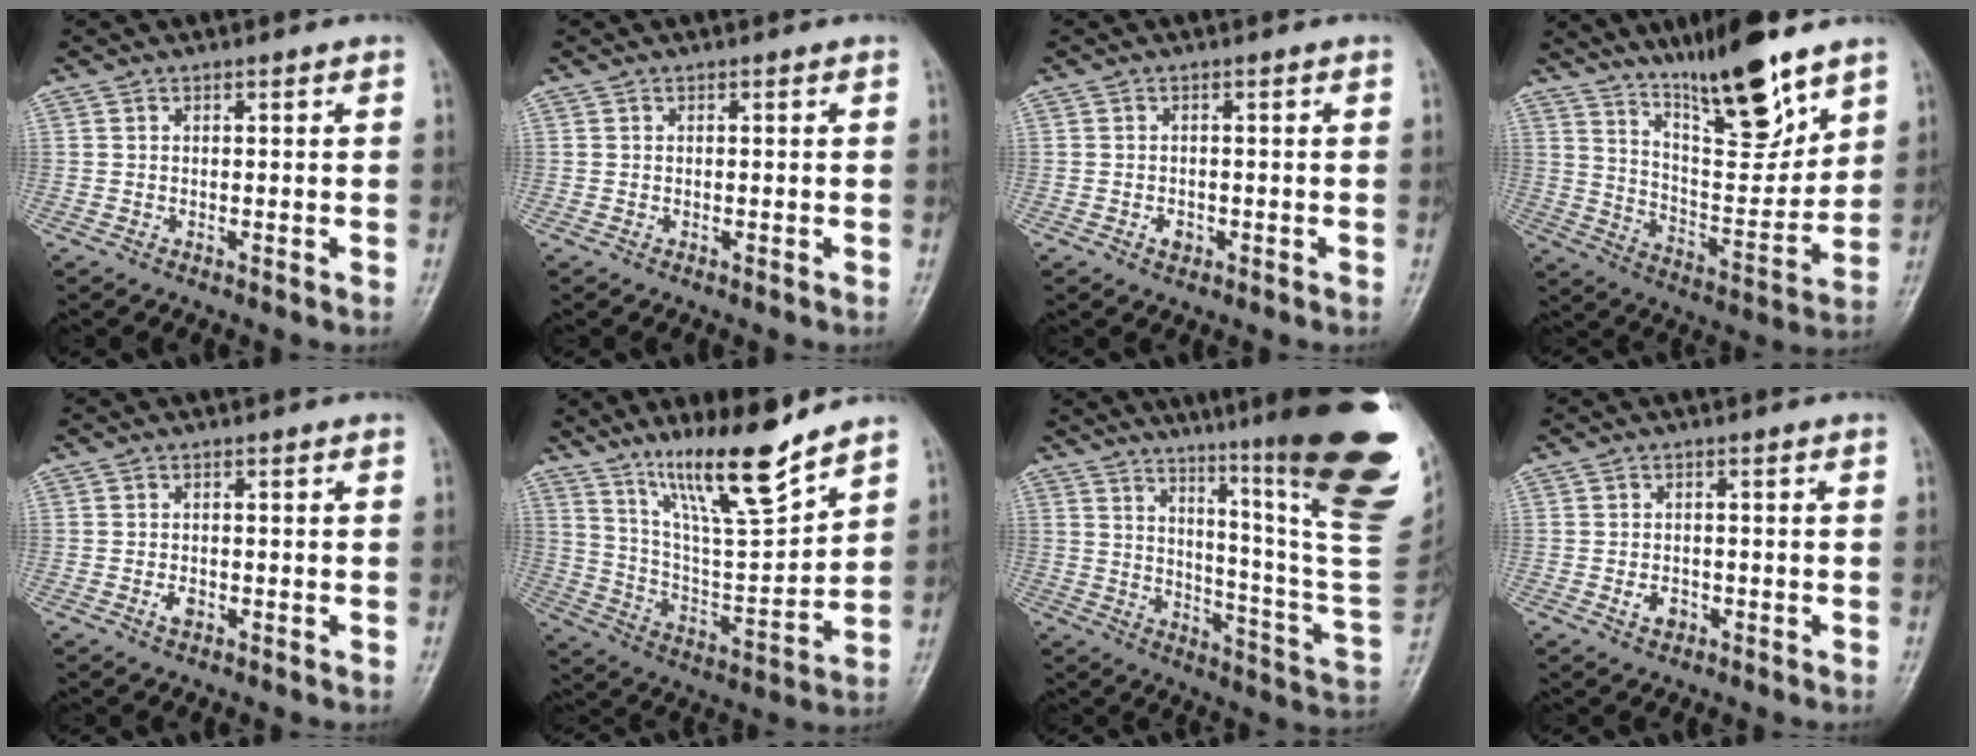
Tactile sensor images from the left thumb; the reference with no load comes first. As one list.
[{"total": 0.0}, {"total": 1.6, "force": [-0.6, 1.2, 0.8], "torque": [-0.010, 0.003, -0.007]}, {"total": 16.8, "force": [12.0, 4.0, 11.1], "torque": [-0.150, -0.082, 0.212]}, {"total": 1.6, "force": [-0.5, 1.0, 1.1], "torque": [-0.020, 0.000, -0.010]}, {"total": 16.0, "force": [12.0, 2.1, 10.4], "torque": [-0.163, -0.077, 0.222]}, {"total": 30.7, "force": [17.6, 3.2, 25.0], "torque": [-0.265, -0.095, 0.248]}, {"total": 2.4, "force": [-0.8, 1.8, 1.4], "torque": [-0.021, 0.004, -0.012]}]